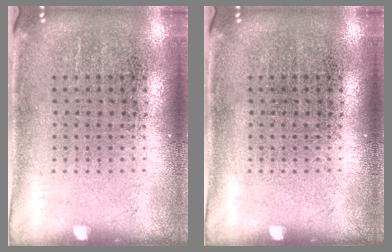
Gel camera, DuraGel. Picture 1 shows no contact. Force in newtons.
{"total": 0.0}